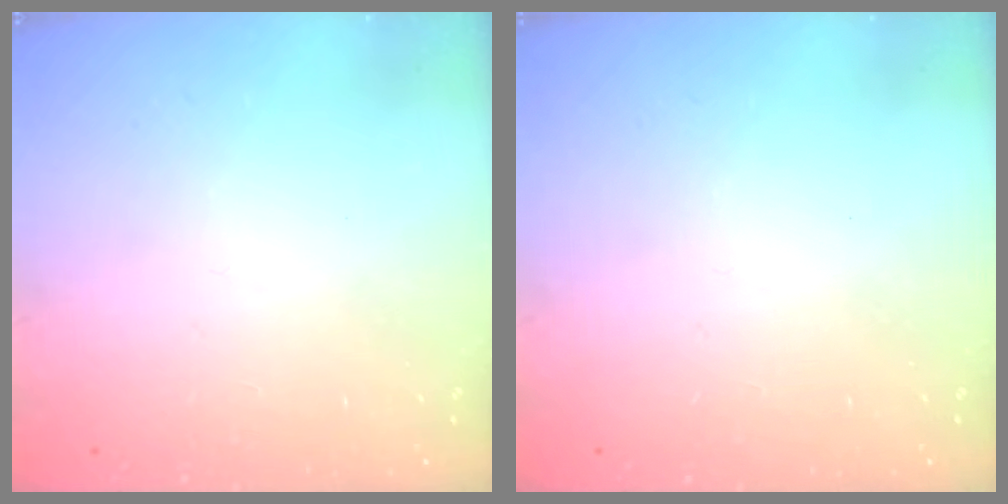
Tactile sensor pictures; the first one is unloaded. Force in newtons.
{"total": 0.0}